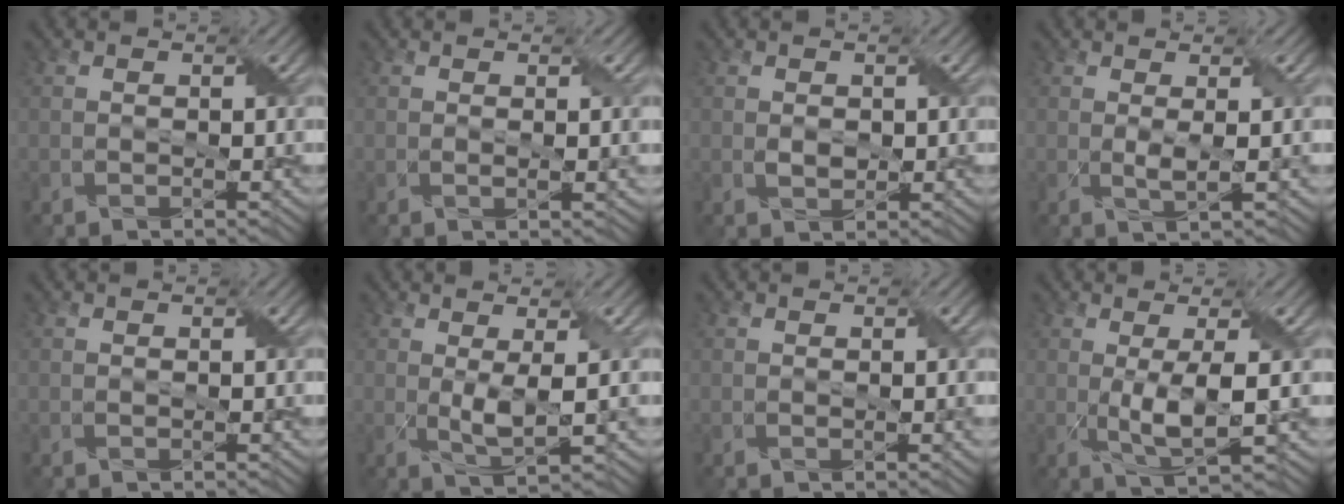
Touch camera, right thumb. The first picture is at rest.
{"total": 1.4, "force": [0.3, 0.2, 1.3], "torque": [-0.023, 0.001, 0.006]}
{"total": 1.5, "force": [0.1, 1.1, 1.0], "torque": [-0.025, -0.003, 0.006]}
{"total": 1.7, "force": [0.4, 0.1, 1.7], "torque": [-0.039, 0.001, 0.008]}
{"total": 0.0}
{"total": 3.7, "force": [0.3, 0.7, 3.6], "torque": [-0.078, 0.000, 0.009]}
{"total": 1.1, "force": [0.1, 0.1, 1.1], "torque": [-0.017, 0.001, 0.001]}
{"total": 5.4, "force": [-0.2, 1.1, 5.3], "torque": [-0.105, 0.000, 0.001]}